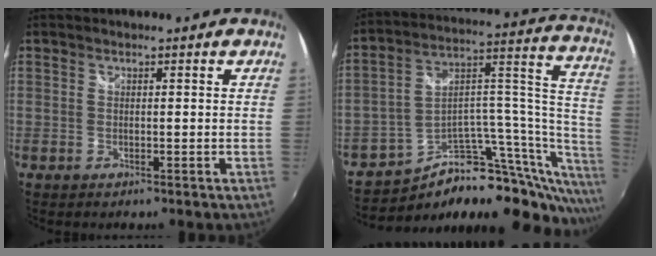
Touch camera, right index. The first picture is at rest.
{"total": 25.9, "force": [-15.1, 13.5, 16.2], "torque": [-0.201, 0.056, -0.221]}